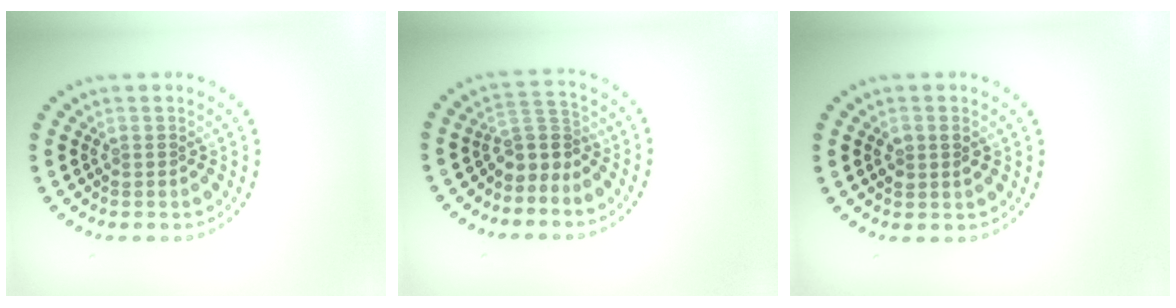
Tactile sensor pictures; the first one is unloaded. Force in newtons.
{"total": 2.9, "press": 1.9, "slide": 2.1}
{"total": 1.4, "press": 1.4, "slide": 0.3}